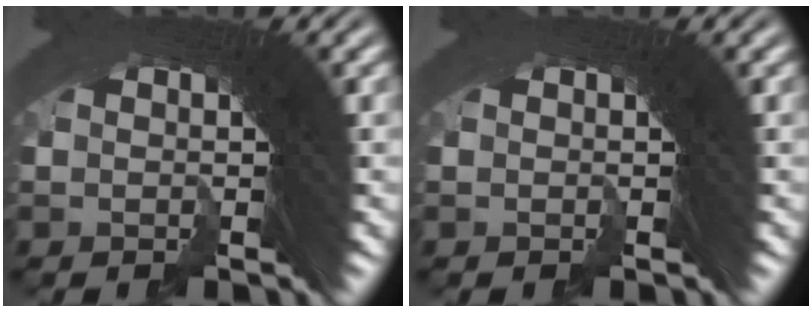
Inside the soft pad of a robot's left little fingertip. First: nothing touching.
{"total": 0.0}